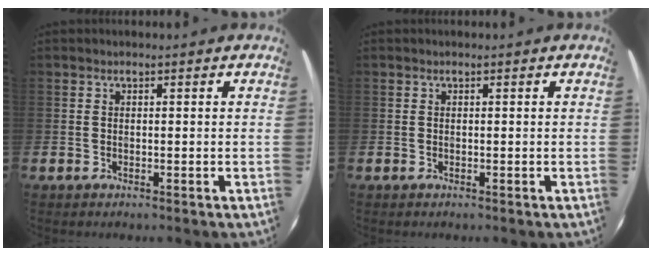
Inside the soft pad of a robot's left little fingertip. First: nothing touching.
{"total": 0.0}